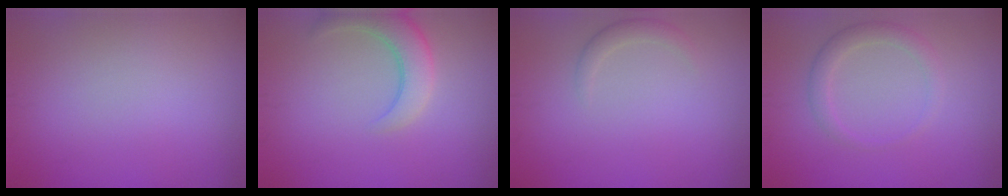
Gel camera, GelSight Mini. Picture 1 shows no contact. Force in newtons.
{"total": 4.2, "press": 4.2, "slide": 0.4}
{"total": 1.2, "press": 1.2, "slide": 0.0}
{"total": 2.0, "press": 2.0, "slide": 0.2}